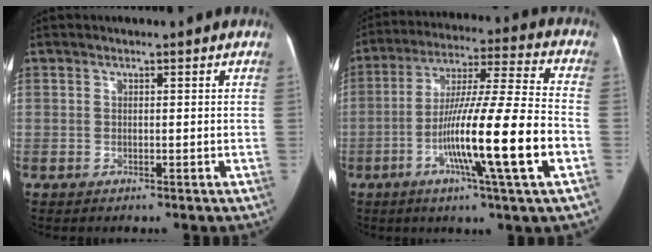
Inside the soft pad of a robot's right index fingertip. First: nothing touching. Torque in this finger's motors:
{"motor_torque": [2.04, -0.10, 0.56, 0.21]}